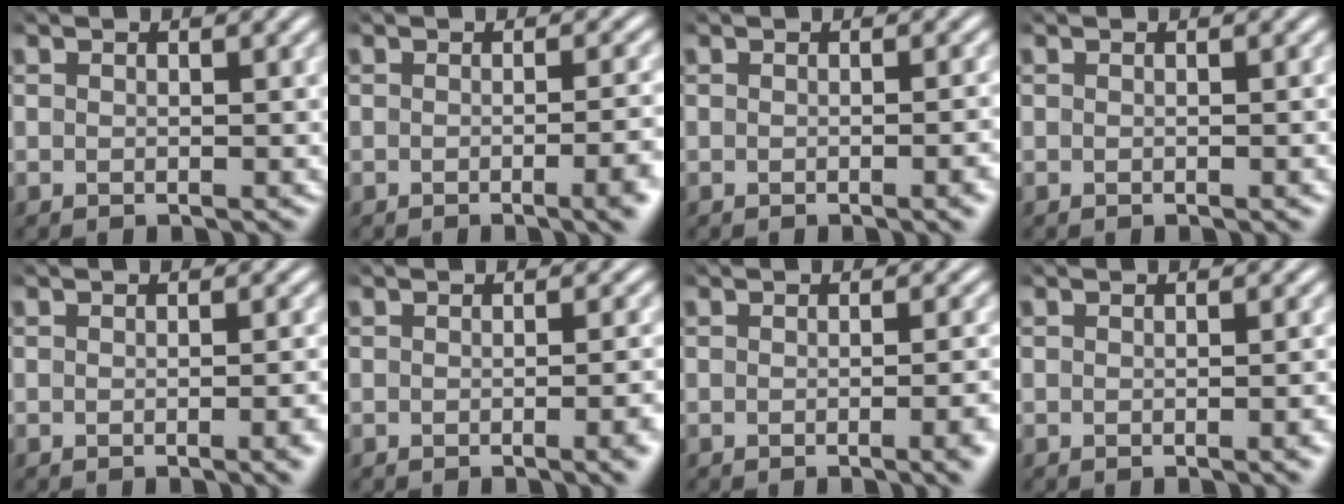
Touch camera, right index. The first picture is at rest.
{"total": 2.9, "force": [-1.5, -0.1, 2.4], "torque": [-0.028, 0.007, -0.026]}
{"total": 1.3, "force": [-0.8, -0.3, 1.0], "torque": [-0.012, 0.007, -0.014]}
{"total": 0.0}
{"total": 1.6, "force": [-0.9, -0.2, 1.3], "torque": [-0.014, 0.007, -0.016]}
{"total": 1.9, "force": [-1.1, -0.2, 1.6], "torque": [-0.018, 0.008, -0.020]}
{"total": 2.2, "force": [-1.2, -0.2, 1.9], "torque": [-0.021, 0.007, -0.022]}
{"total": 1.0, "force": [-0.6, -0.3, 0.7], "torque": [-0.008, 0.005, -0.011]}